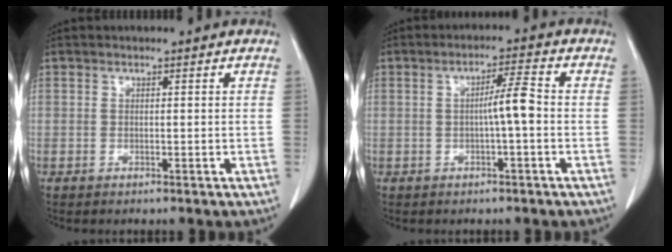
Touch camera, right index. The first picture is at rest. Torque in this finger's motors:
{"motor_torque": [0.57, -0.23, 0.23, 0.07]}